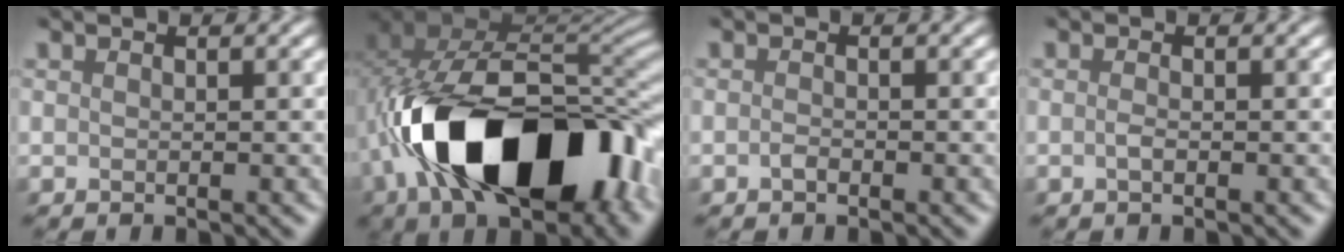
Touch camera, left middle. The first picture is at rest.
{"total": 17.3, "force": [-5.6, 9.3, 13.5], "torque": [-0.205, -0.015, -0.073]}
{"total": 0.7, "force": [-0.6, 0.0, 0.3], "torque": [-0.011, 0.008, -0.008]}
{"total": 0.7, "force": [-0.5, -0.1, 0.5], "torque": [-0.019, 0.008, -0.005]}